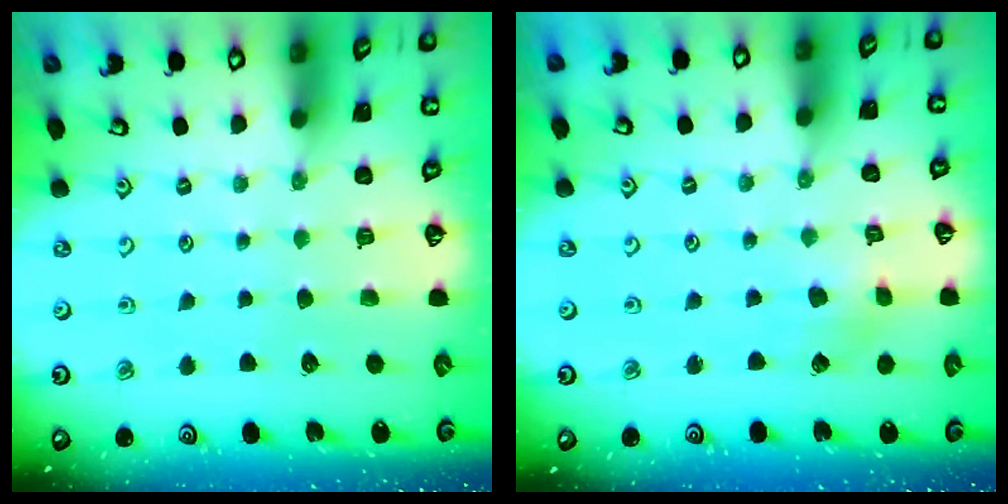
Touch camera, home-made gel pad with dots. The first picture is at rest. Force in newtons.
{"total": 2.9, "press": 2.9, "slide": 0.1}